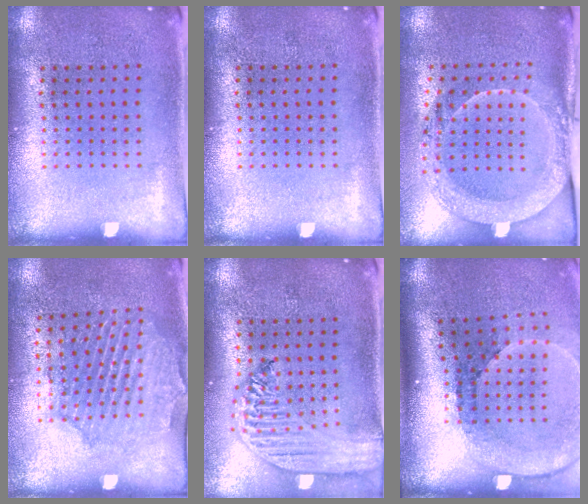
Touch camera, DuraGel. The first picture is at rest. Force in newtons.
{"total": 0.0}
{"total": 2.0, "press": 2.0, "slide": 0.3}
{"total": 1.6, "press": 1.6, "slide": 0.2}
{"total": 2.8, "press": 2.3, "slide": 1.6}
{"total": 2.7, "press": 1.8, "slide": 1.9}